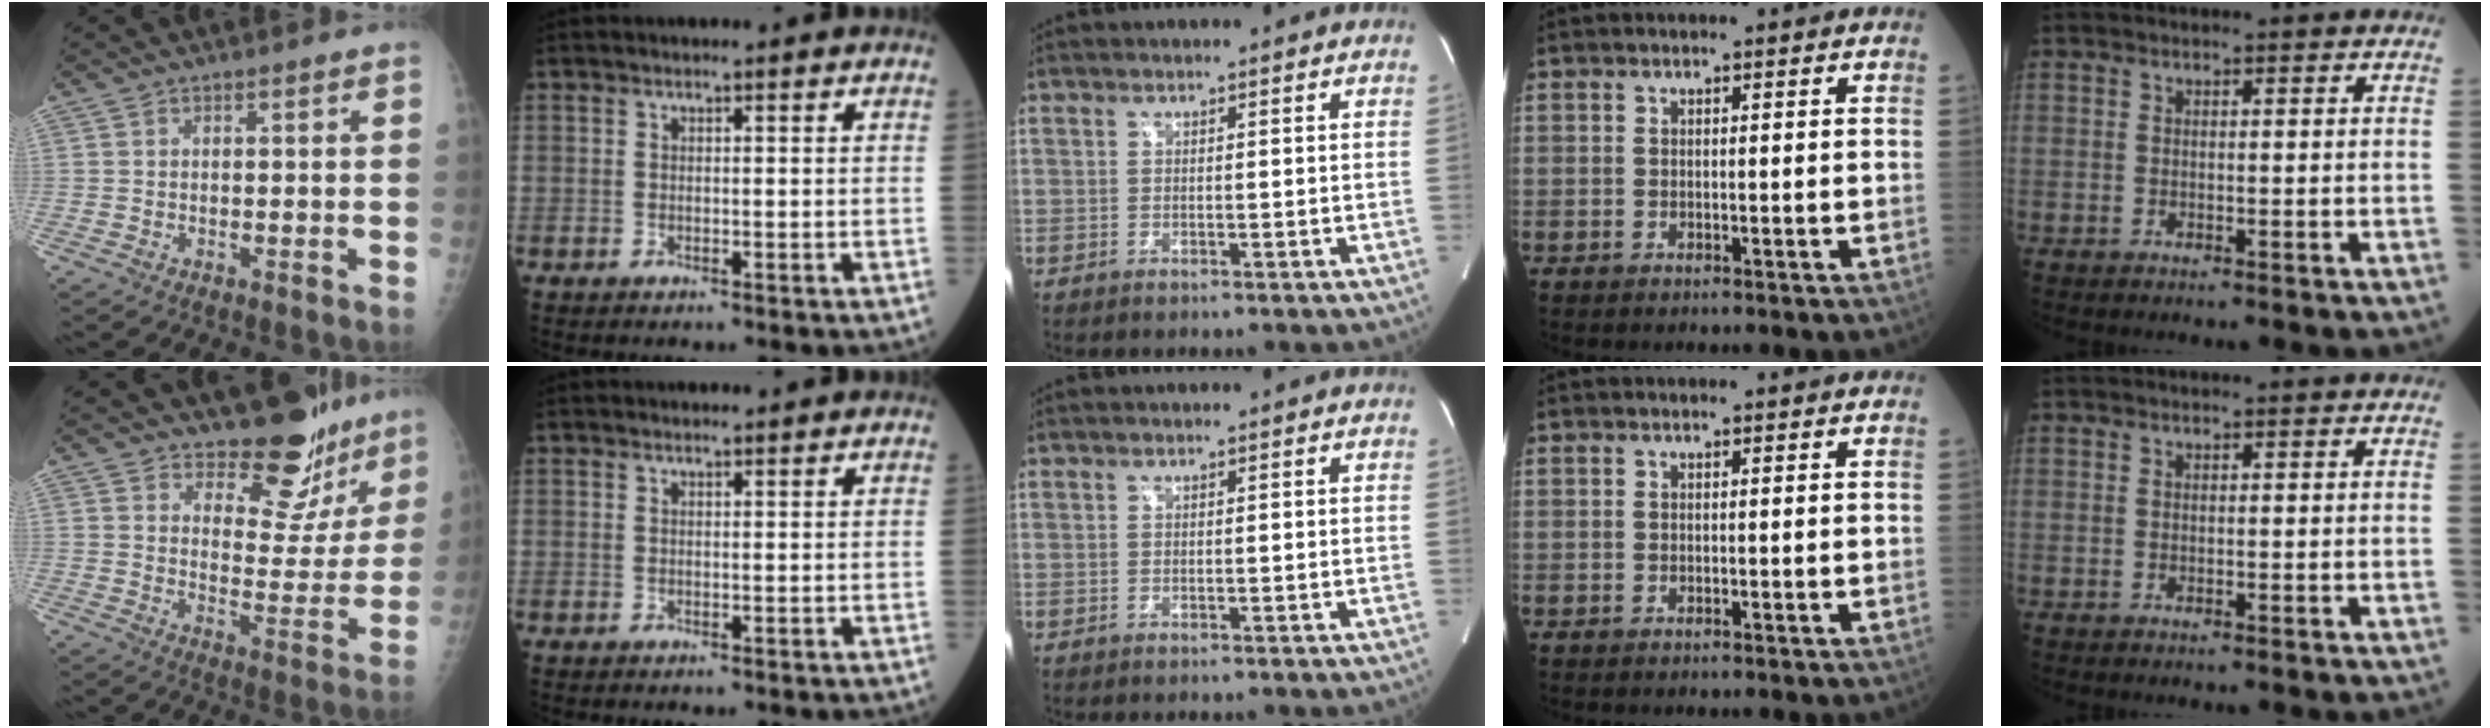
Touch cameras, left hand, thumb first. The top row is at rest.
{"thumb": {"total": 12.8, "force": [10.8, 5.9, 3.5], "torque": [0.002, -0.094, 0.143]}, "index": {"total": 0.7, "force": [0.7, 0.0, 0.1], "torque": [-0.007, 0.003, 0.013]}}